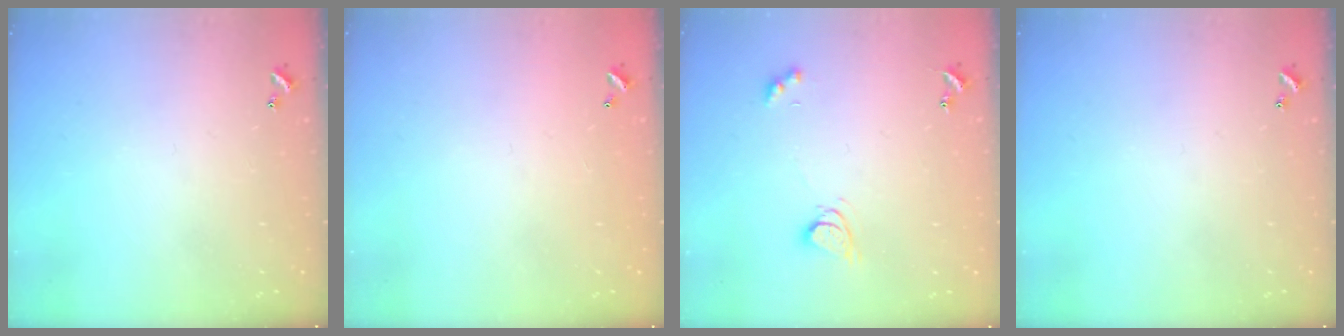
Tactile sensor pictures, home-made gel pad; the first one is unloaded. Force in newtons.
{"total": 3.0, "press": 3.0, "slide": 0.1}
{"total": 5.1, "press": 5.0, "slide": 0.4}
{"total": 0.0}